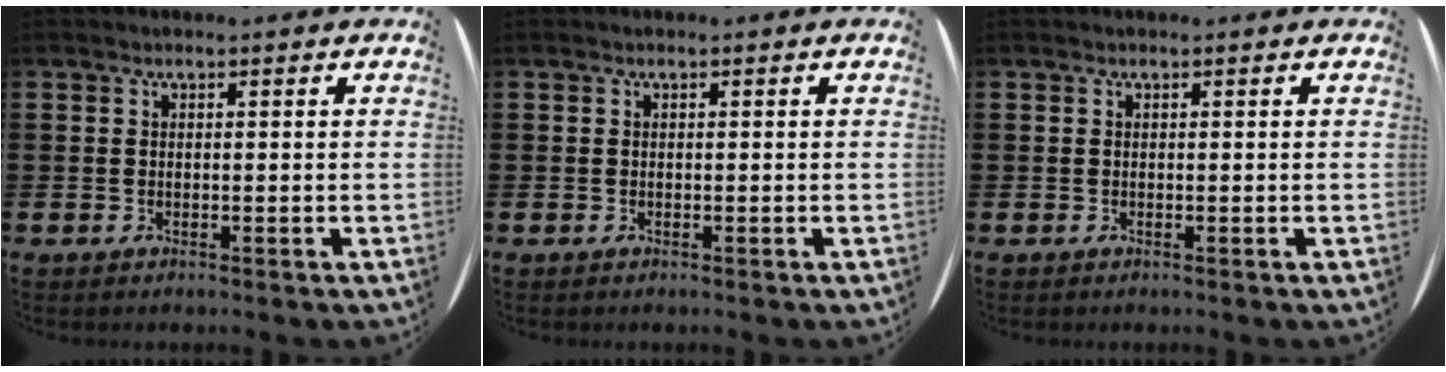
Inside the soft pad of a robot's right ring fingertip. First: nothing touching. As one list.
[{"total": 0.0}, {"total": 0.0}]